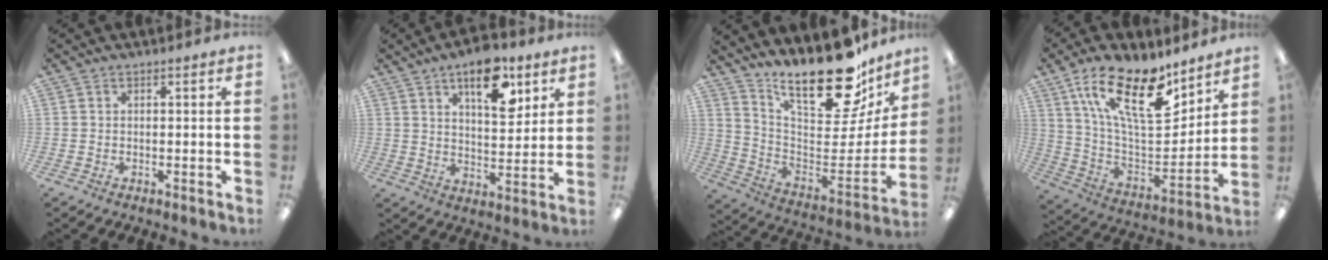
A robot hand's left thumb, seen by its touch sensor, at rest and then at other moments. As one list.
[{"total": 13.8, "force": [8.0, 6.4, 9.3], "torque": [-0.122, -0.036, 0.132]}, {"total": 24.1, "force": [18.8, 8.1, 12.6], "torque": [-0.166, -0.148, 0.317]}, {"total": 21.6, "force": [13.7, 8.6, 14.3], "torque": [-0.251, -0.077, 0.241]}]